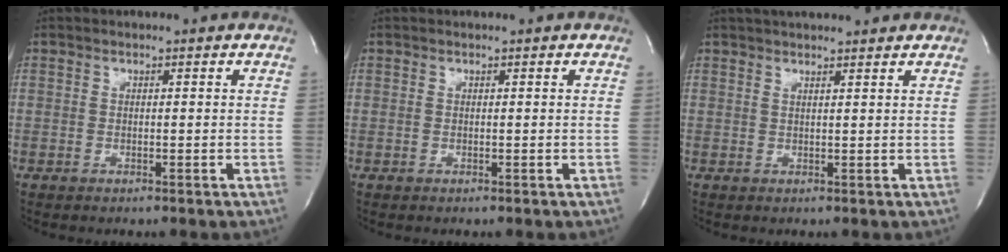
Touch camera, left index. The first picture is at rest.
{"total": 0.0}
{"total": 8.3, "force": [7.4, 0.7, 3.6], "torque": [-0.057, 0.024, 0.091]}